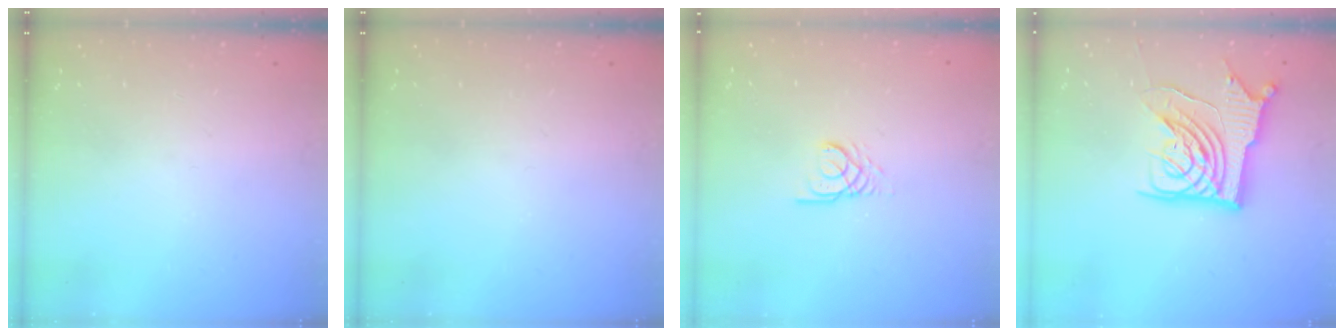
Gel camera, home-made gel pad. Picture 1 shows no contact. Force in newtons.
{"total": 0.0}
{"total": 2.6, "press": 2.6, "slide": 0.1}
{"total": 13.3, "press": 13.1, "slide": 1.9}